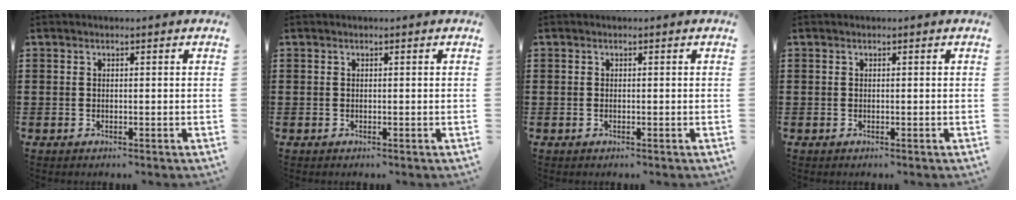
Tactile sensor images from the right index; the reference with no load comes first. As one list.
[{"total": 0.0}, {"total": 0.0}, {"total": 0.0}]